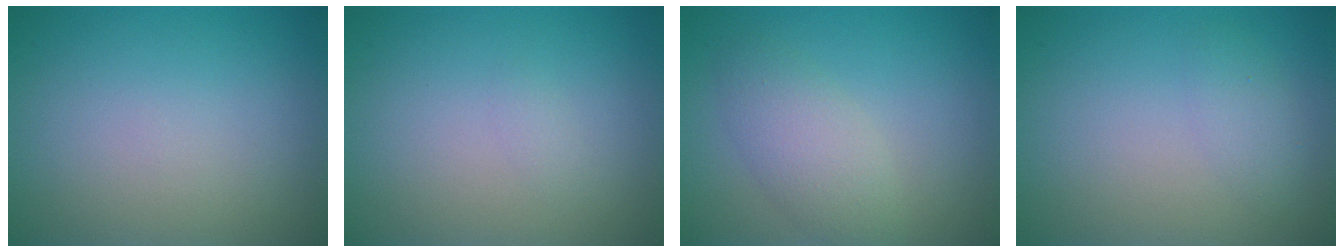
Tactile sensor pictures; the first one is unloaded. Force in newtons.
{"total": 0.5, "press": 0.5, "slide": 0.0}
{"total": 3.3, "press": 3.3, "slide": 0.3}
{"total": 1.5, "press": 1.5, "slide": 0.1}